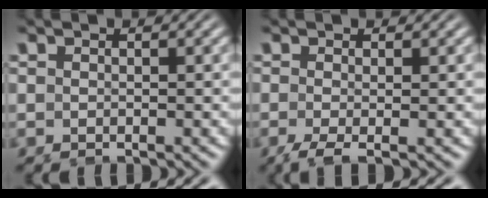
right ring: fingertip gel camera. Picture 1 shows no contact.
{"total": 1.7, "force": [-1.2, 0.1, 1.2], "torque": [-0.029, -0.016, -0.020]}